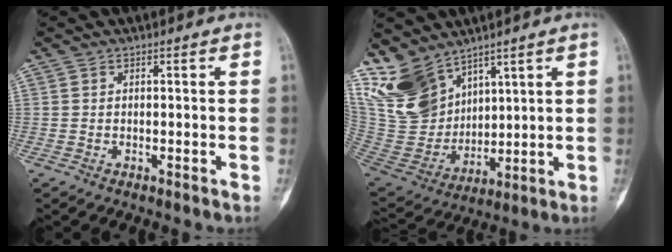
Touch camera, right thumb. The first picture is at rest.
{"total": 16.0, "force": [11.7, 8.9, 6.4], "torque": [-0.105, -0.050, 0.257]}